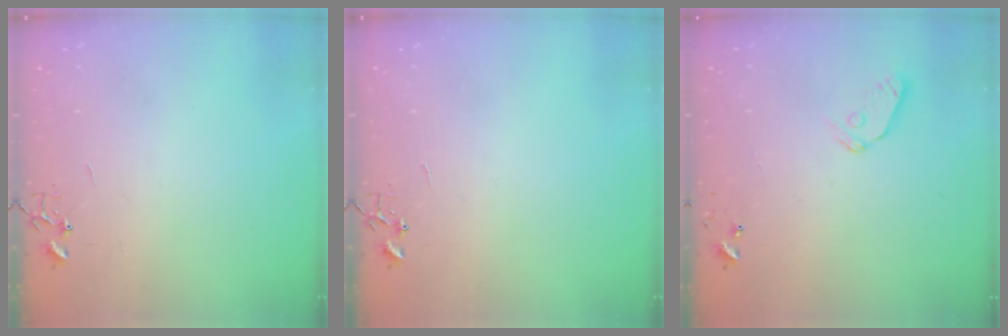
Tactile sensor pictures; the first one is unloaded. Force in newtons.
{"total": 0.0}
{"total": 7.1, "press": 7.1, "slide": 0.5}